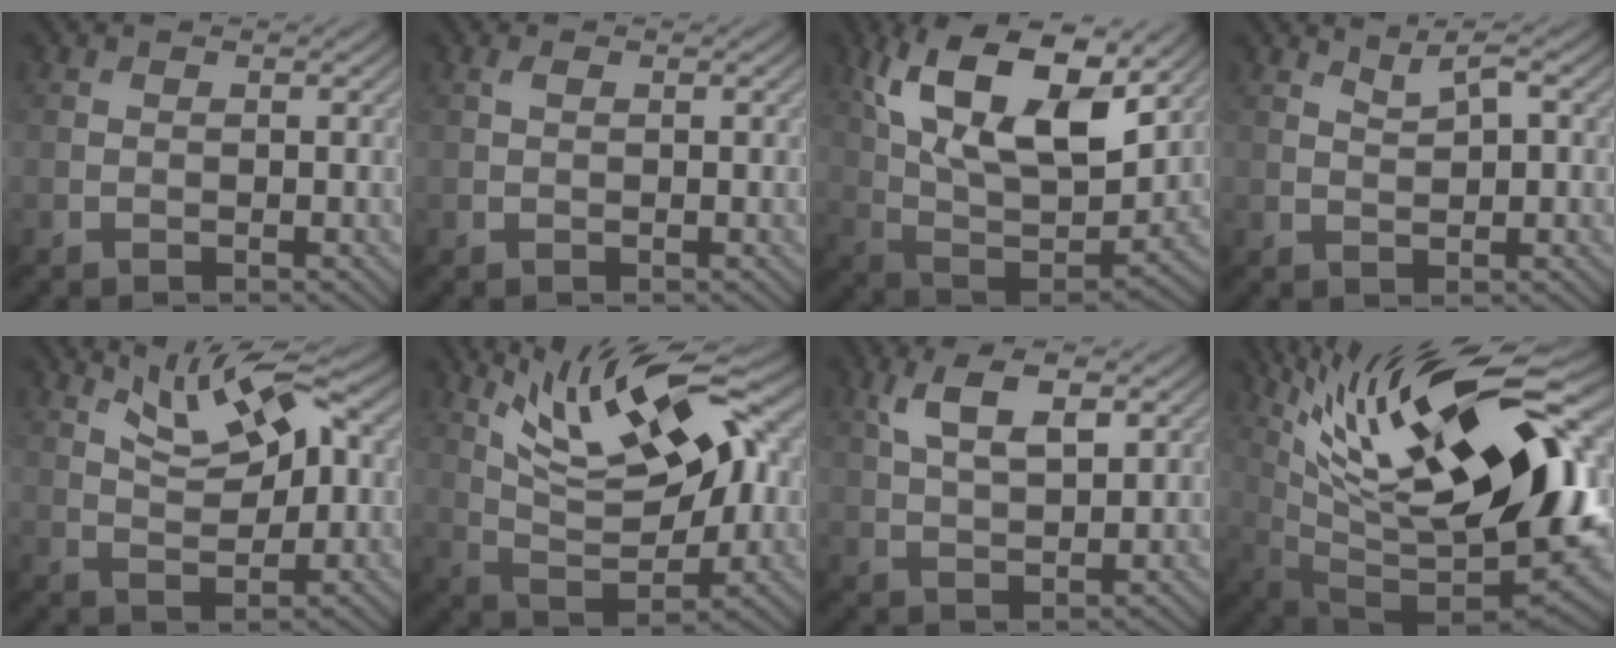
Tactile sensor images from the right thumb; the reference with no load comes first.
{"total": 0.7, "force": [0.3, 0.3, 0.5], "torque": [-0.013, 0.003, 0.005]}
{"total": 17.9, "force": [8.5, 8.3, 13.4], "torque": [-0.263, 0.019, 0.133]}
{"total": 2.6, "force": [1.6, 0.6, 2.0], "torque": [-0.036, -0.002, 0.033]}
{"total": 8.0, "force": [3.8, 2.9, 6.4], "torque": [-0.115, 0.015, 0.062]}
{"total": 14.5, "force": [6.9, 4.9, 11.8], "torque": [-0.211, 0.009, 0.113]}
{"total": 6.6, "force": [3.0, 2.7, 5.3], "torque": [-0.111, 0.003, 0.058]}
{"total": 20.2, "force": [8.1, 6.9, 17.1], "torque": [-0.293, 0.021, 0.141]}